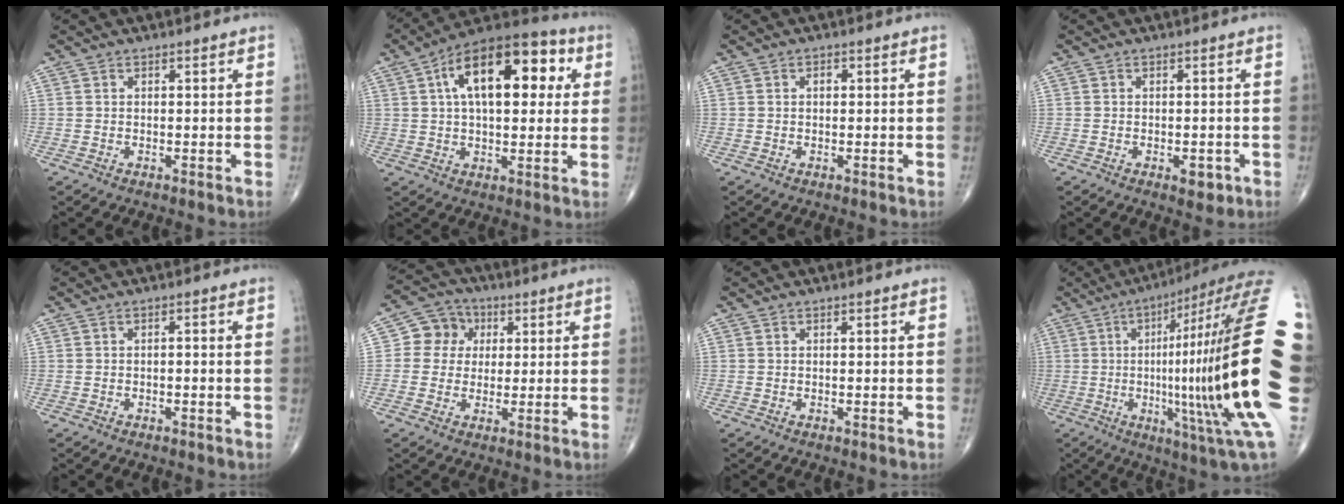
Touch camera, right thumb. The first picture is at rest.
{"total": 19.9, "force": [5.4, 9.9, 16.4], "torque": [-0.226, 0.025, 0.073]}
{"total": 1.1, "force": [0.2, 0.7, 0.8], "torque": [-0.012, 0.005, 0.002]}
{"total": 2.7, "force": [-1.1, 1.4, 2.0], "torque": [-0.014, 0.002, -0.010]}
{"total": 0.8, "force": [-0.4, -0.1, 0.7], "torque": [-0.018, 0.013, -0.004]}
{"total": 7.1, "force": [1.3, 6.5, 2.6], "torque": [-0.011, 0.007, 0.011]}
{"total": 0.0}
{"total": 36.5, "force": [1.0, 6.2, 35.9], "torque": [-0.442, 0.003, 0.011]}